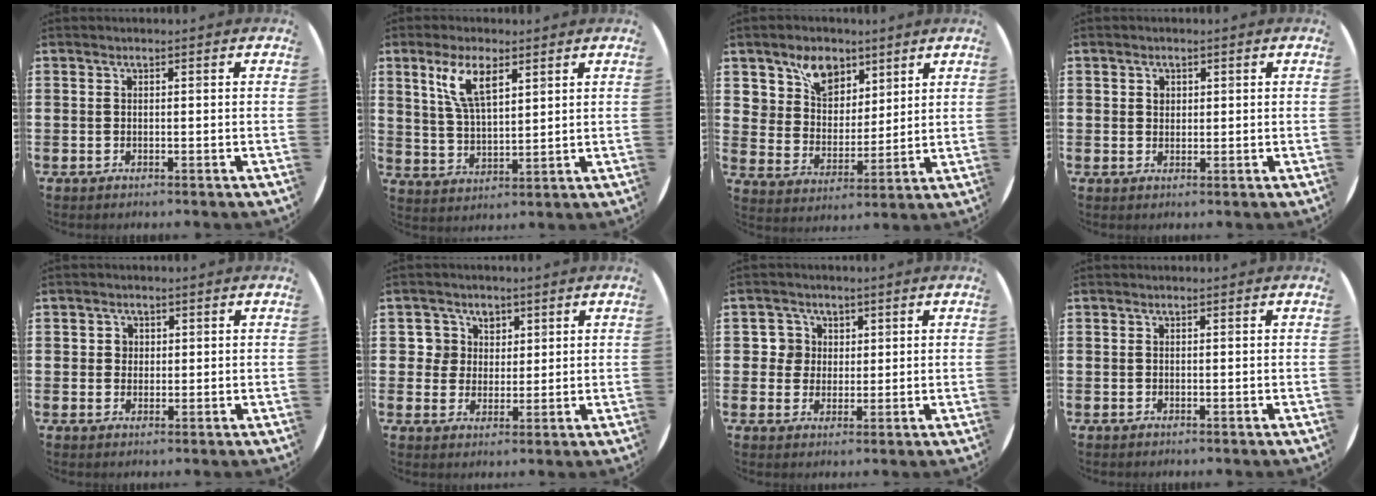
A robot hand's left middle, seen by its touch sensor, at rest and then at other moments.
{"total": 6.9, "force": [4.0, 2.4, 5.0], "torque": [-0.110, 0.007, 0.071]}
{"total": 6.8, "force": [5.1, 4.3, 1.0], "torque": [-0.044, -0.015, 0.093]}
{"total": 1.2, "force": [0.6, 0.9, 0.3], "torque": [0.008, -0.004, 0.010]}
{"total": 1.6, "force": [0.7, 1.5, 0.3], "torque": [-0.001, 0.004, 0.012]}
{"total": 4.1, "force": [1.9, 3.6, 0.2], "torque": [-0.013, 0.010, 0.035]}
{"total": 3.7, "force": [1.5, 3.4, 0.3], "torque": [-0.005, 0.006, 0.024]}
{"total": 0.0}